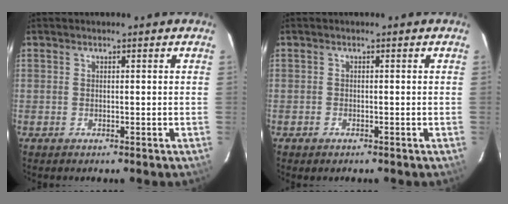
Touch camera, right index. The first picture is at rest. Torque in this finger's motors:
{"motor_torque": [0.30, -0.11, -0.21, -0.04]}